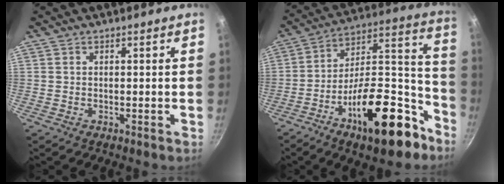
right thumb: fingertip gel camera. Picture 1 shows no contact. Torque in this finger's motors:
{"motor_torque": [0.36, 0.61, 1.59, -1.19, 0.46]}